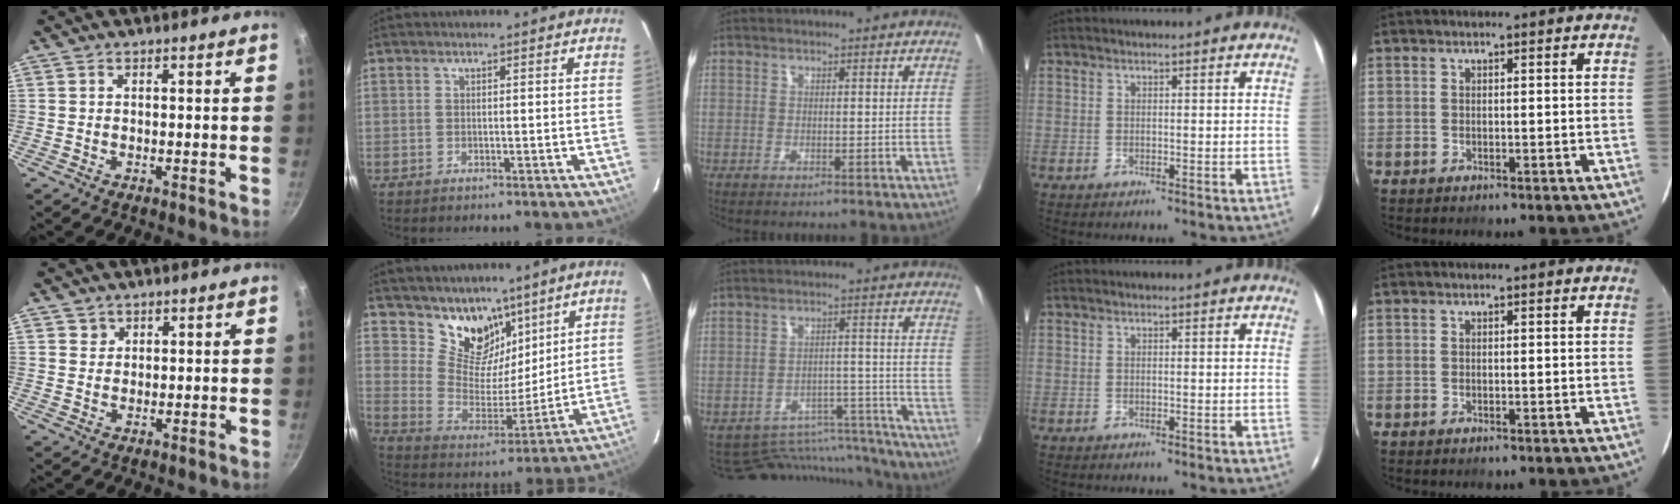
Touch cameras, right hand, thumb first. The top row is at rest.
{"thumb": {"total": 2.0, "force": [1.0, 1.7, 0.1], "torque": [0.017, 0.003, 0.014]}, "index": {"total": 12.7, "force": [9.0, 7.6, 4.6], "torque": [-0.086, -0.005, 0.169]}, "middle": {"total": 13.9, "force": [-13.1, 4.2, 1.9], "torque": [-0.031, 0.029, -0.170]}}